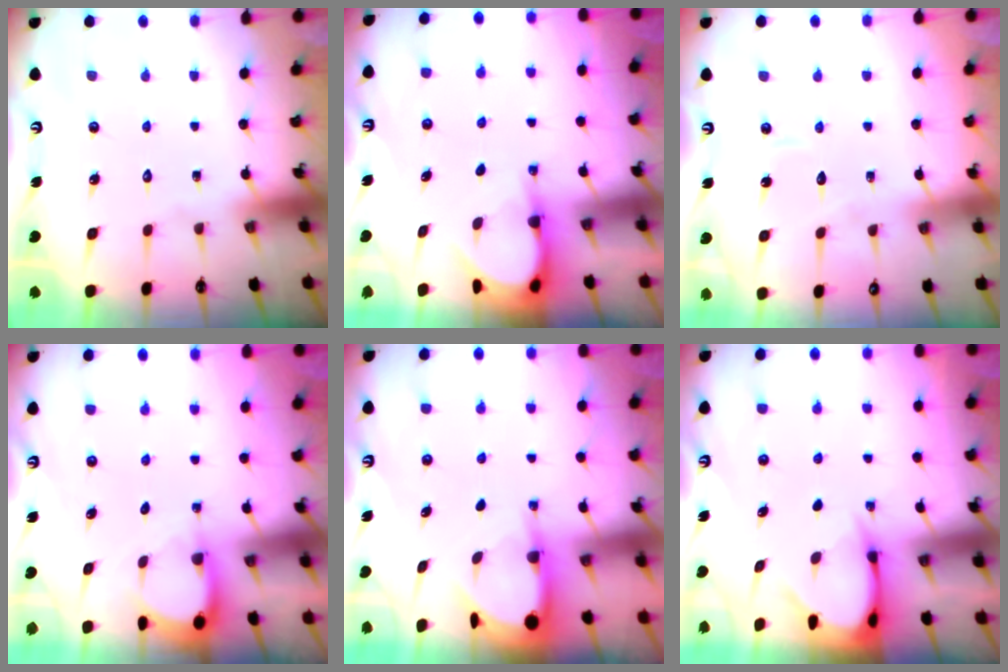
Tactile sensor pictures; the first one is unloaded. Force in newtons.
{"total": 3.9, "press": 3.9, "slide": 0.4}
{"total": 2.9, "press": 2.9, "slide": 0.3}
{"total": 3.0, "press": 3.0, "slide": 0.3}
{"total": 3.9, "press": 3.9, "slide": 0.3}
{"total": 3.4, "press": 3.4, "slide": 0.4}